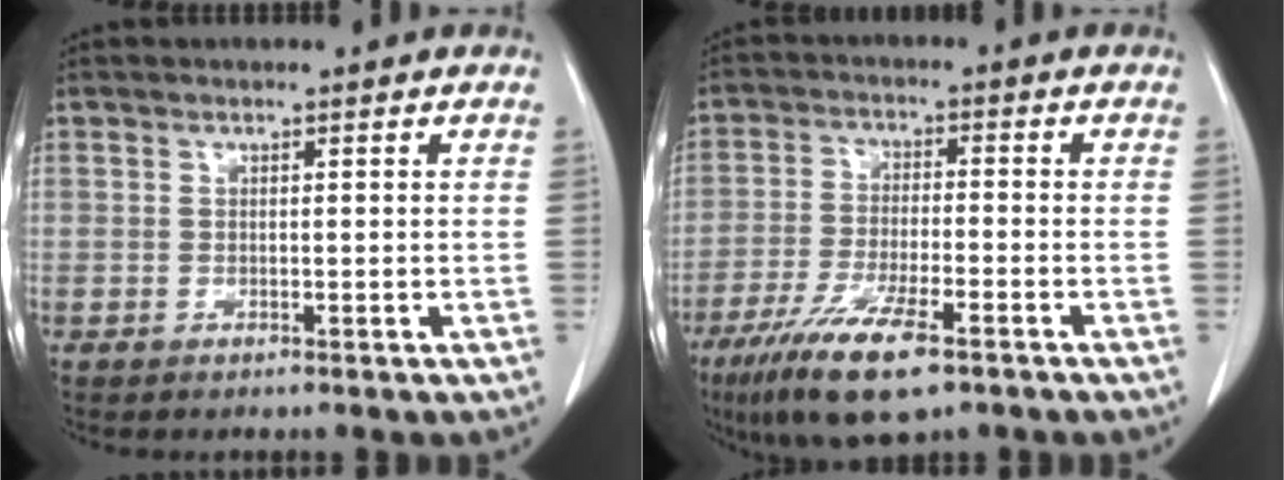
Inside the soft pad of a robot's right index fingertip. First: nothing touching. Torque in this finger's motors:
{"motor_torque": [1.15, -0.99, 0.81, 0.21]}